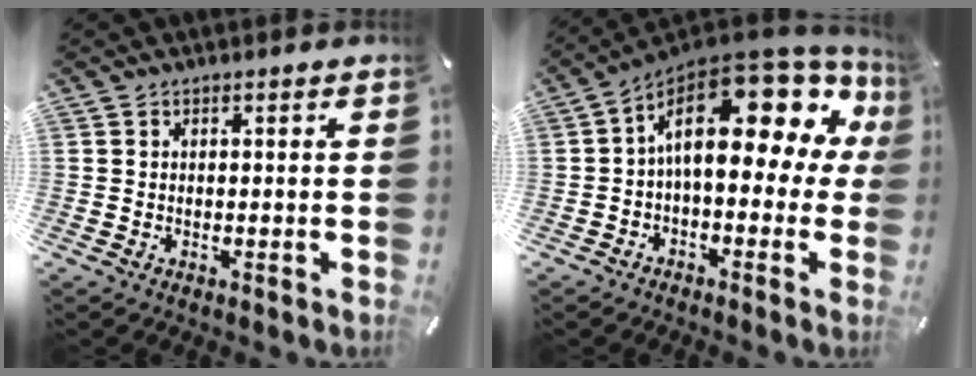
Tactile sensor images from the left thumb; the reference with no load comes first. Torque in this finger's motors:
{"motor_torque": [0.91, 0.96, 2.07, -0.71, 0.57]}